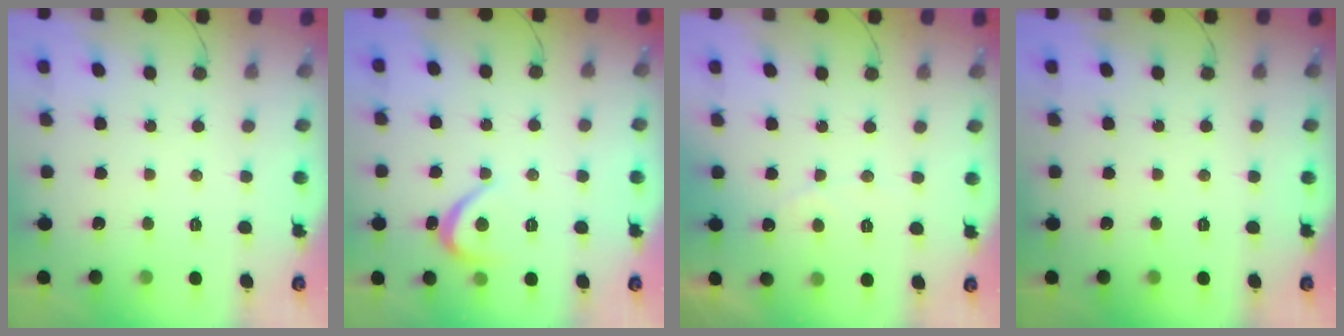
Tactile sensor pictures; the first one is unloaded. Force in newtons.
{"total": 3.3, "press": 3.2, "slide": 0.4}
{"total": 3.9, "press": 3.9, "slide": 0.3}
{"total": 0.0}